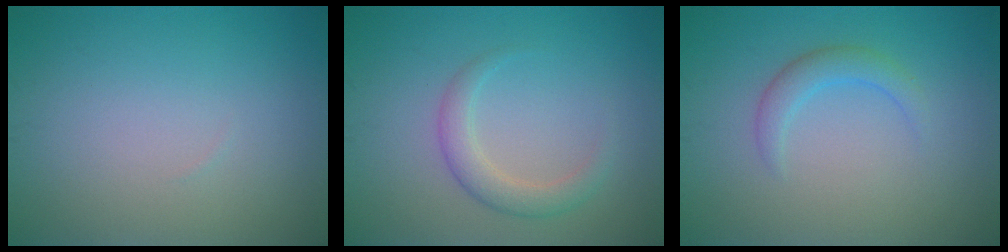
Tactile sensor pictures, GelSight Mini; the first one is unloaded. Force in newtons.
{"total": 2.5, "press": 2.5, "slide": 0.2}
{"total": 2.0, "press": 2.0, "slide": 0.1}